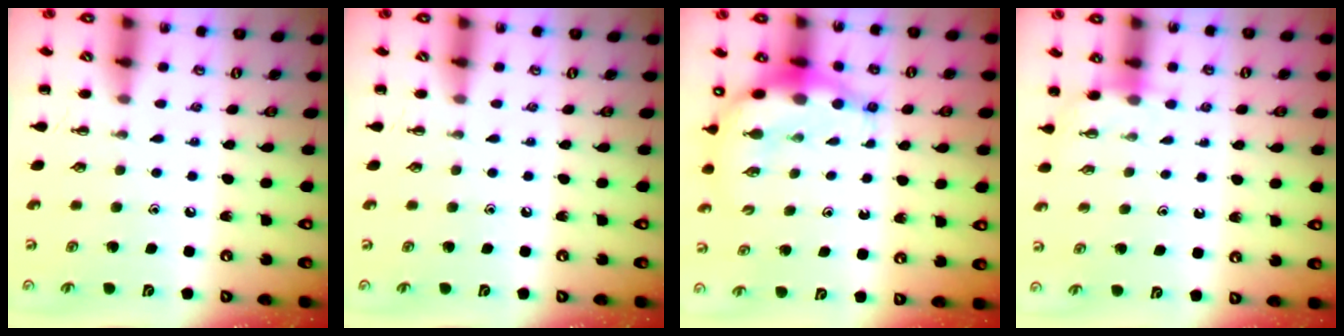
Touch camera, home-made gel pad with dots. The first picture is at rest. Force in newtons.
{"total": 0.0}
{"total": 9.0, "press": 8.8, "slide": 2.2}
{"total": 2.6, "press": 2.5, "slide": 0.9}